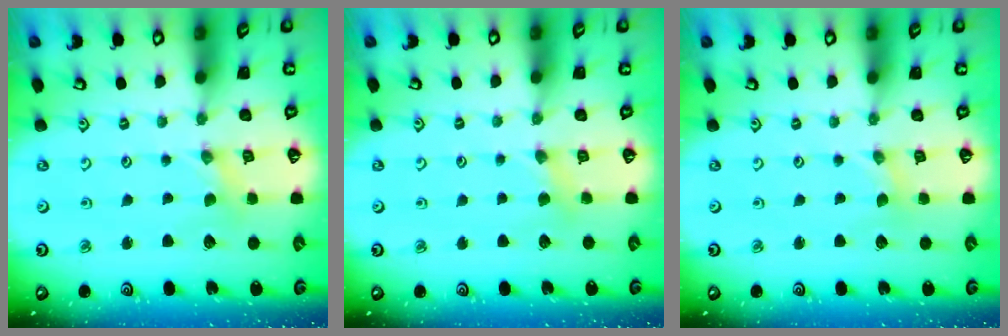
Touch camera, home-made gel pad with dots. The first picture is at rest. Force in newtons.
{"total": 2.8, "press": 2.7, "slide": 0.5}
{"total": 0.0}